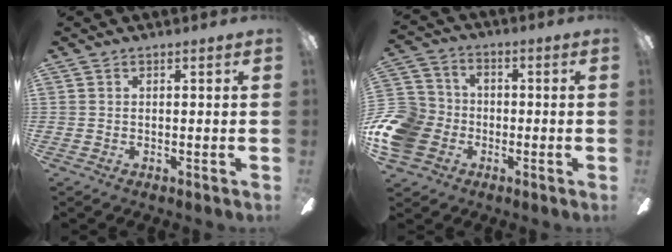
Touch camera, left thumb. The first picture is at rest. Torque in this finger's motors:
{"motor_torque": [0.33, 2.03, -0.05, 0.31, 0.10]}